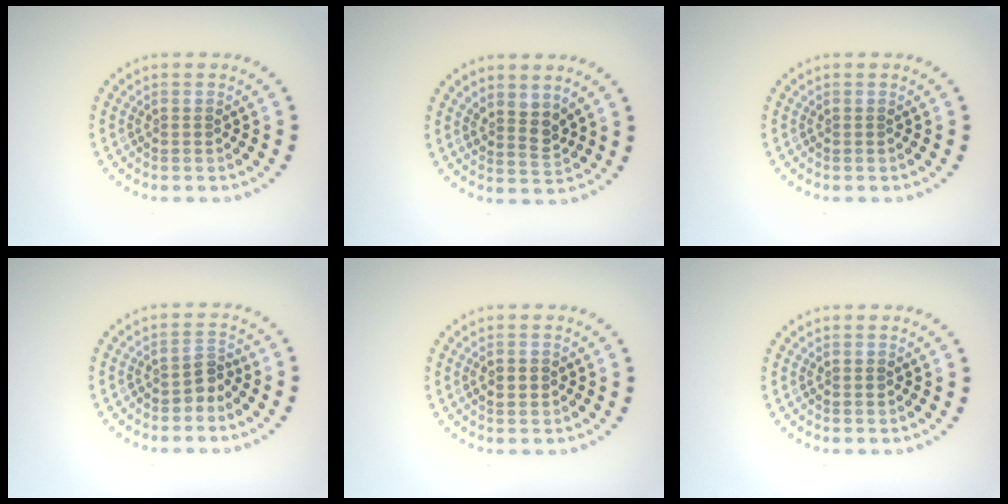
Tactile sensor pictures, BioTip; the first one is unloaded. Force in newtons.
{"total": 2.1, "press": 1.6, "slide": 1.4}
{"total": 0.0}
{"total": 1.5, "press": 1.2, "slide": 1.0}
{"total": 2.0, "press": 2.0, "slide": 0.0}
{"total": 0.6, "press": 0.6, "slide": 0.0}